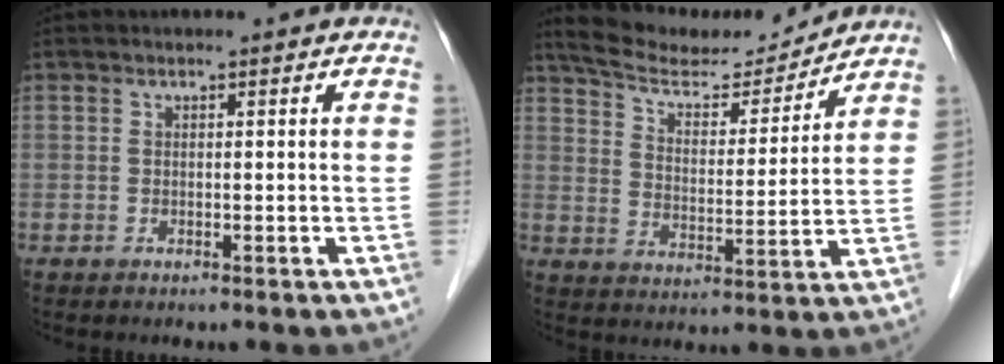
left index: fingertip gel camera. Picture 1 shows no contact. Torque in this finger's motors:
{"motor_torque": [0.54, -0.80, 0.06, 0.00]}